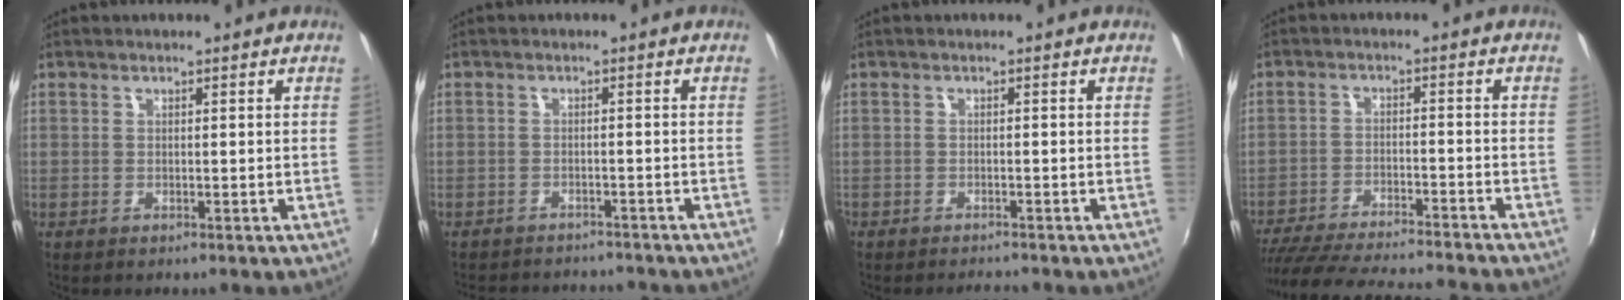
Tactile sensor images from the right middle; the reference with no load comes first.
{"total": 8.4, "force": [-7.7, 2.6, 2.2], "torque": [-0.061, 0.002, -0.108]}
{"total": 1.6, "force": [-1.5, 0.1, 0.3], "torque": [-0.014, -0.007, -0.028]}
{"total": 20.4, "force": [-18.3, 1.3, 8.9], "torque": [-0.174, -0.029, -0.279]}